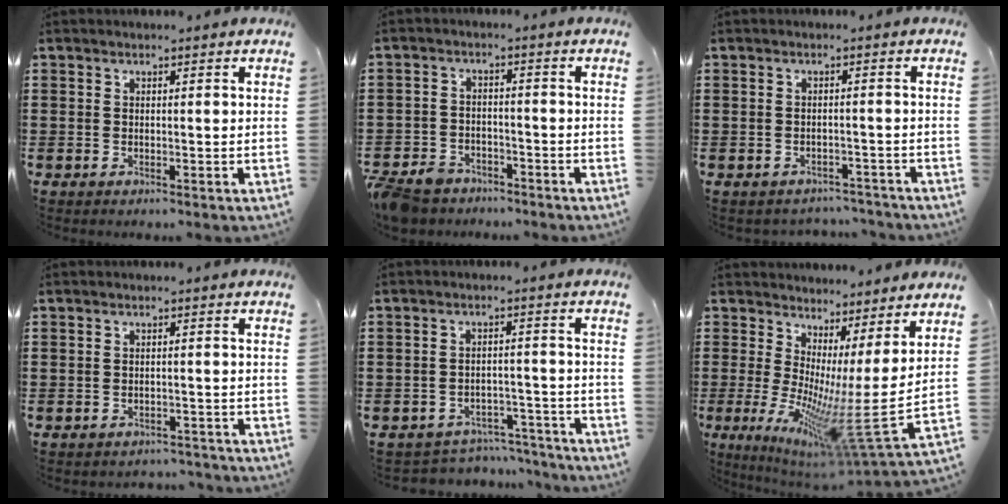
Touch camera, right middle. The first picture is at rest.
{"total": 4.7, "force": [-4.5, 1.4, 0.8], "torque": [-0.037, -0.001, -0.095]}
{"total": 1.9, "force": [-1.9, 0.3, -0.1], "torque": [-0.007, -0.001, -0.042]}
{"total": 1.7, "force": [-1.7, 0.2, 0.0], "torque": [-0.008, -0.001, -0.036]}
{"total": 4.3, "force": [-4.3, 0.7, 0.1], "torque": [-0.008, 0.006, -0.090]}
{"total": 9.4, "force": [-1.2, 0.4, 9.3], "torque": [-0.172, -0.057, -0.023]}